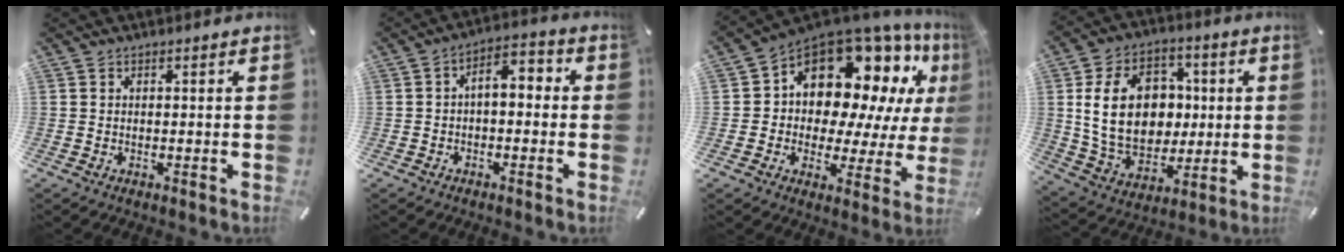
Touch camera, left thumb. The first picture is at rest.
{"total": 4.8, "force": [-1.7, 2.8, 3.5], "torque": [-0.055, 0.014, -0.037]}
{"total": 15.6, "force": [8.5, 10.3, 8.0], "torque": [-0.135, -0.083, 0.148]}
{"total": 18.3, "force": [2.1, 14.4, 11.2], "torque": [-0.216, 0.008, 0.044]}